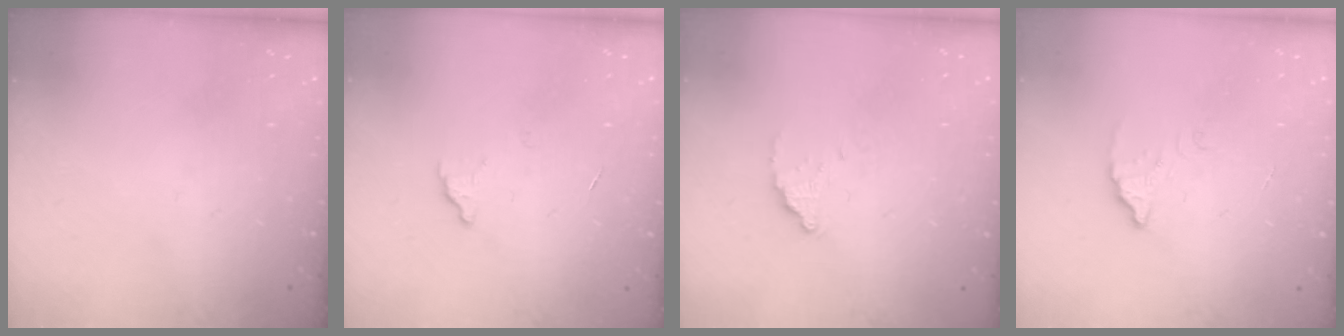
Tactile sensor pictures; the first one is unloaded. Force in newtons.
{"total": 3.0, "press": 3.0, "slide": 0.2}
{"total": 3.3, "press": 3.3, "slide": 0.0}
{"total": 3.5, "press": 3.5, "slide": 0.5}